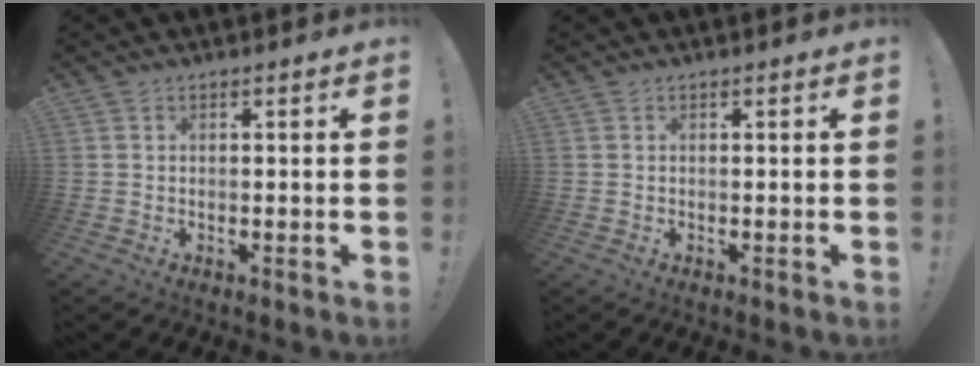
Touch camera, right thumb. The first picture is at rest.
{"total": 0.0}